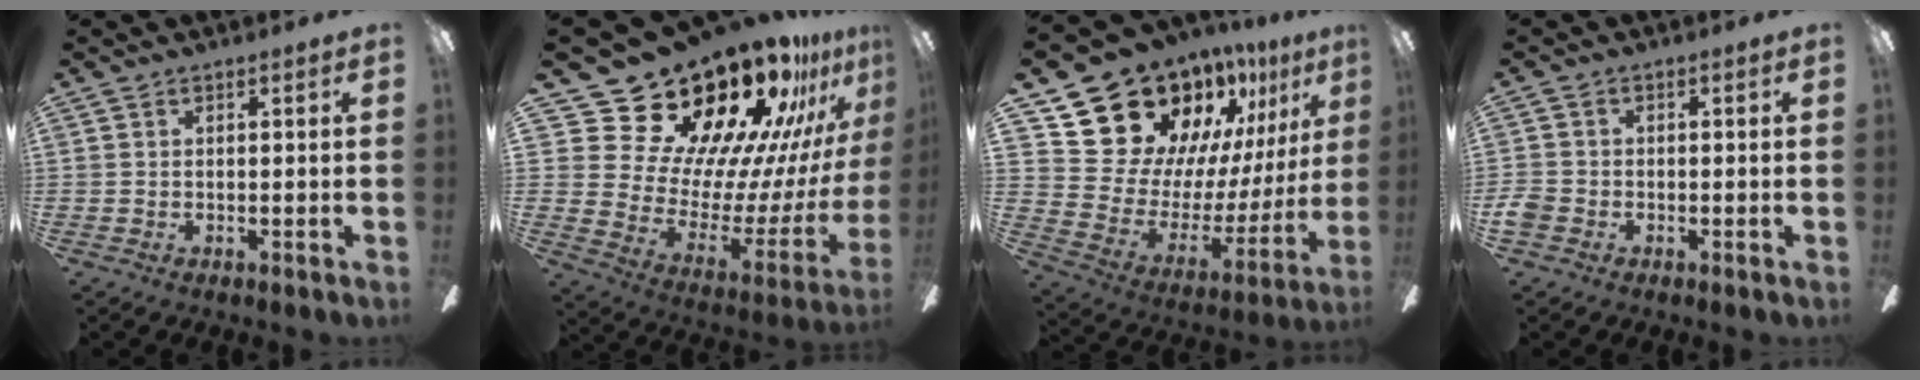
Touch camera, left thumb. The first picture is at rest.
{"total": 27.9, "force": [21.8, 13.2, 11.4], "torque": [-0.154, -0.193, 0.423]}
{"total": 21.7, "force": [18.1, 10.5, 5.5], "torque": [-0.100, -0.145, 0.346]}
{"total": 3.2, "force": [-1.4, 2.5, 1.4], "torque": [-0.026, 0.008, -0.027]}